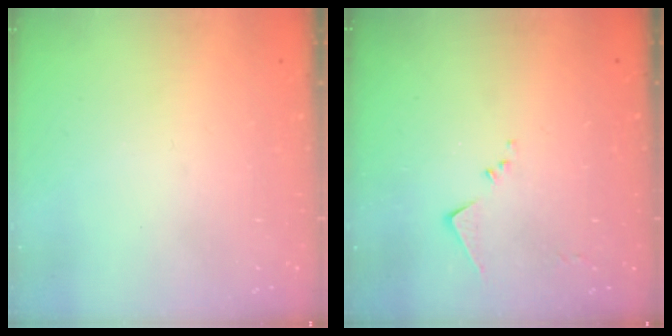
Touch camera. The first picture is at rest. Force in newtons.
{"total": 7.1, "press": 7.1, "slide": 0.4}